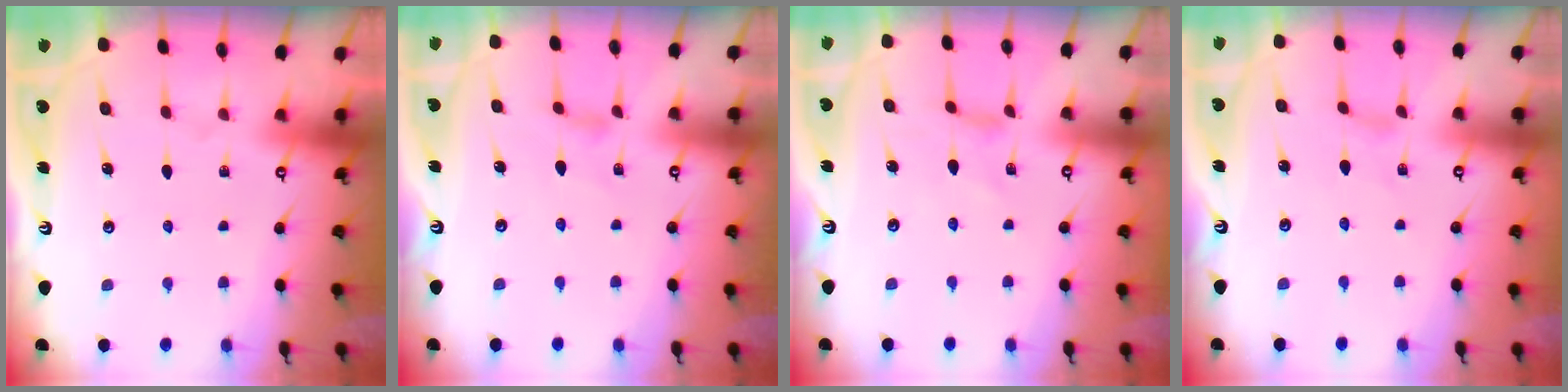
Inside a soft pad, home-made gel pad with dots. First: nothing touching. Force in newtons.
{"total": 2.2, "press": 2.2, "slide": 0.3}
{"total": 0.0}
{"total": 0.7, "press": 0.6, "slide": 0.2}